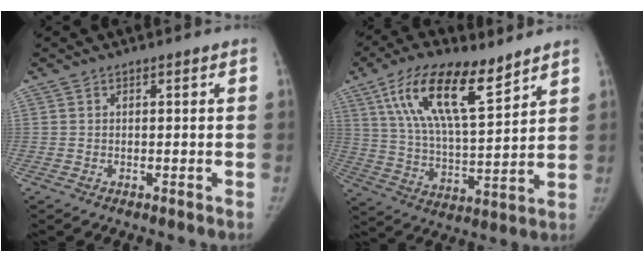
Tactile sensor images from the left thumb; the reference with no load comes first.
{"total": 17.0, "force": [10.0, 6.1, 12.4], "torque": [-0.197, -0.044, 0.185]}